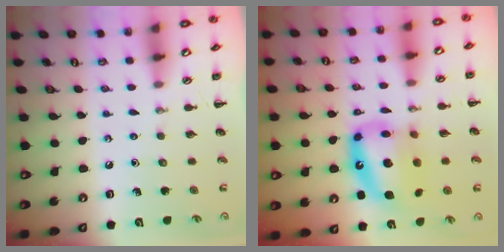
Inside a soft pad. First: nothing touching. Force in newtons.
{"total": 15.0, "press": 14.4, "slide": 4.2}